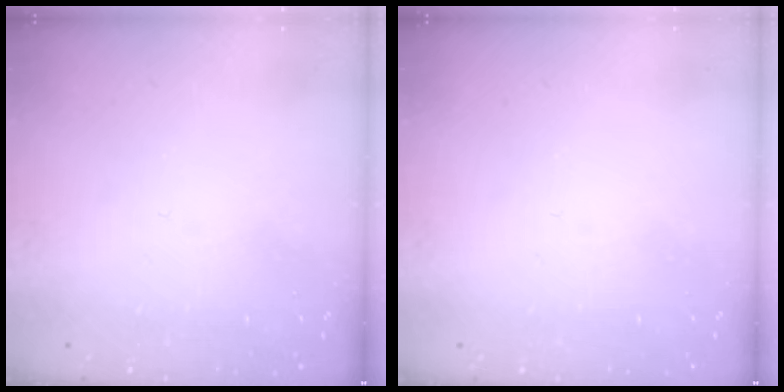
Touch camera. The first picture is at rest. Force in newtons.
{"total": 0.0}